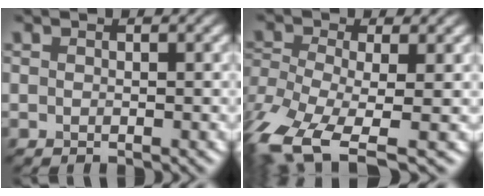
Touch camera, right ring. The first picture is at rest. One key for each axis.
{"total": 9.5, "fx": -5.4, "fy": 4.0, "fz": 6.7, "tx": -0.148, "ty": -0.027, "tz": -0.103}